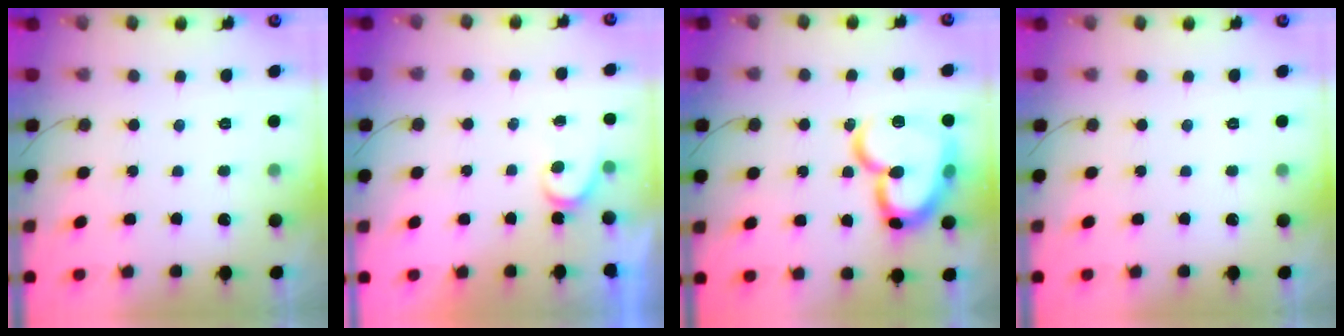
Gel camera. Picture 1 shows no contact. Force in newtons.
{"total": 3.8, "press": 3.8, "slide": 0.3}
{"total": 21.0, "press": 20.9, "slide": 2.3}
{"total": 0.0}